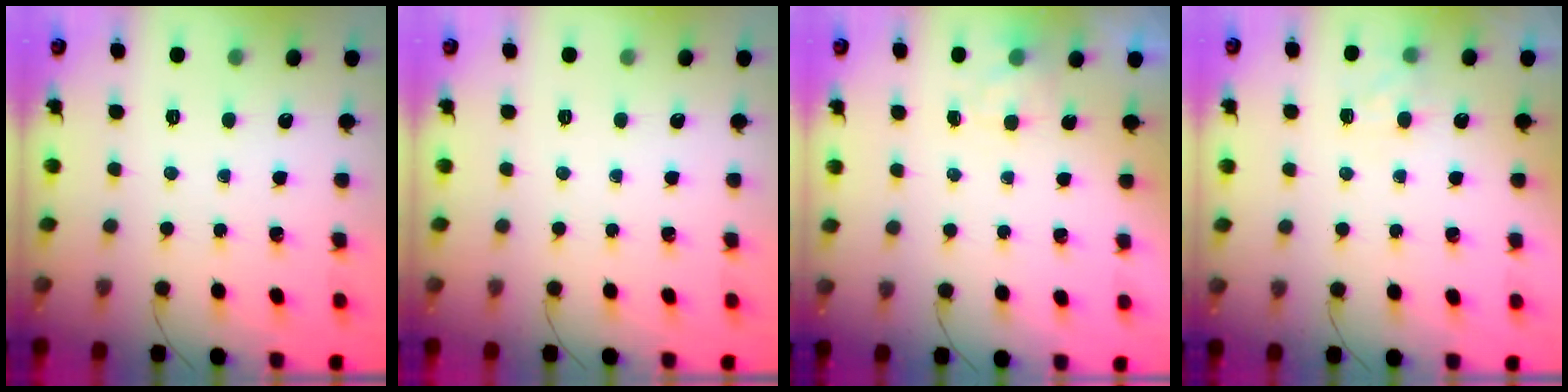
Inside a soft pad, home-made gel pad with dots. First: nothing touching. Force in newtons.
{"total": 0.0}
{"total": 2.0, "press": 1.4, "slide": 1.3}
{"total": 5.6, "press": 5.3, "slide": 1.6}